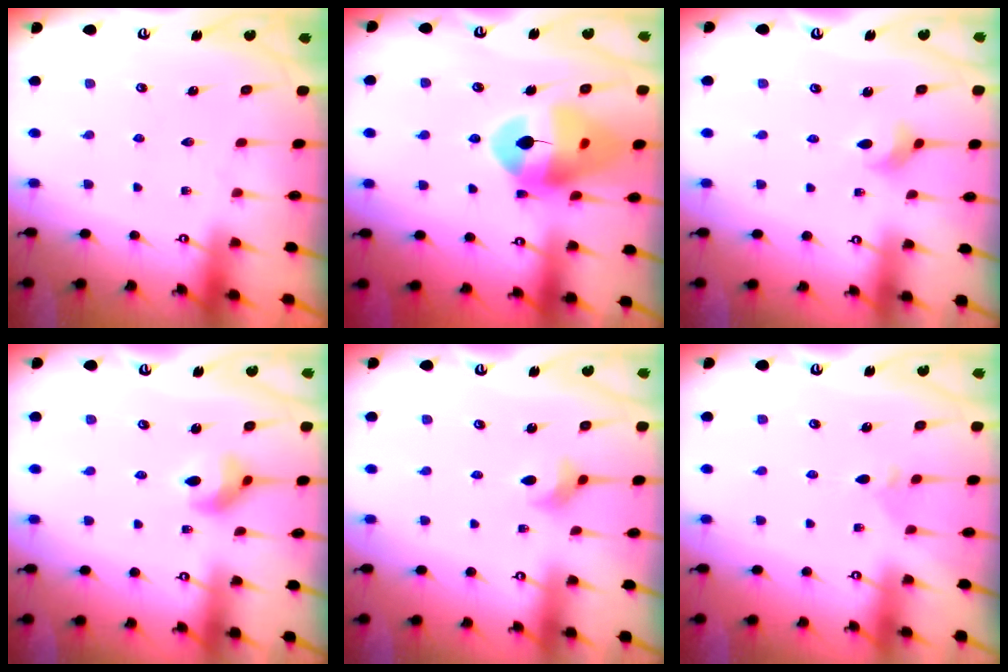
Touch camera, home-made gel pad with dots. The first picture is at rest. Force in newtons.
{"total": 16.7, "press": 16.5, "slide": 2.4}
{"total": 2.9, "press": 2.9, "slide": 0.7}
{"total": 5.5, "press": 5.5, "slide": 0.7}
{"total": 2.7, "press": 2.7, "slide": 0.2}
{"total": 2.9, "press": 2.8, "slide": 0.8}